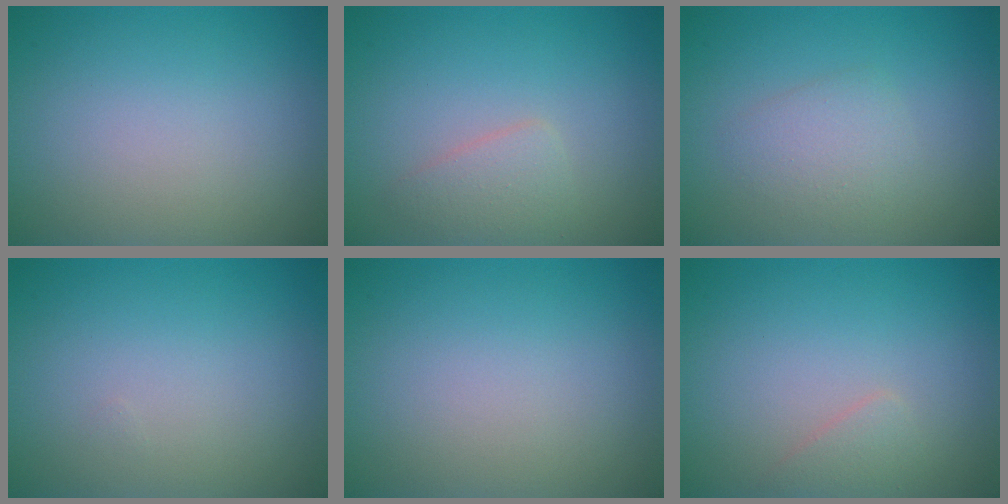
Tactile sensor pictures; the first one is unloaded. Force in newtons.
{"total": 1.9, "press": 1.9, "slide": 0.0}
{"total": 2.1, "press": 2.1, "slide": 0.2}
{"total": 0.0}
{"total": 0.0}
{"total": 1.1, "press": 1.1, "slide": 0.1}